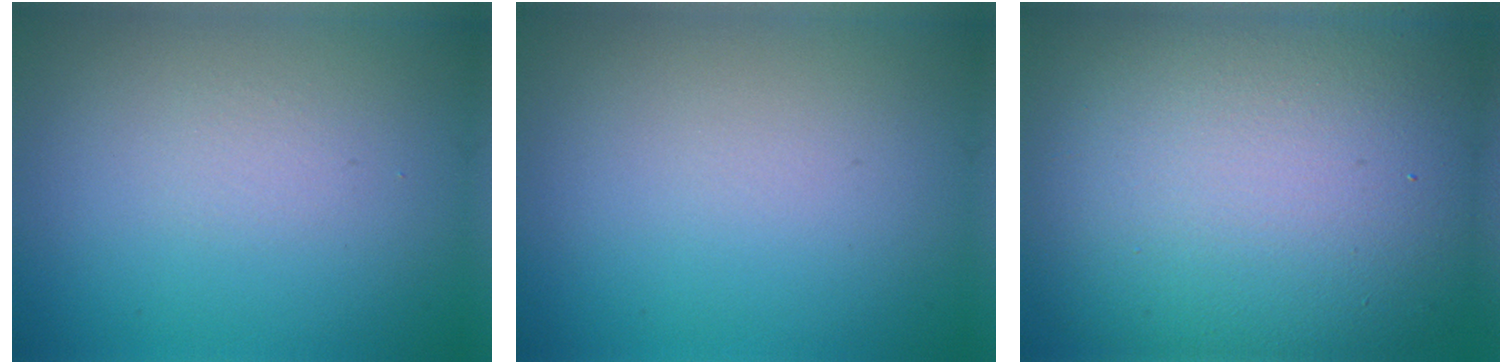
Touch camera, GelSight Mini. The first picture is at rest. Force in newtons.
{"total": 0.0}
{"total": 17.2, "press": 17.2, "slide": 1.1}